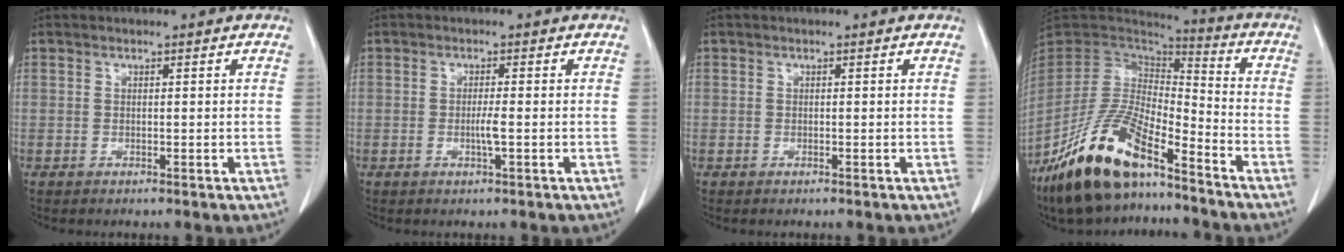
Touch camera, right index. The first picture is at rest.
{"total": 1.9, "force": [-0.4, 0.0, 1.9], "torque": [-0.037, -0.003, -0.007]}
{"total": 0.0}
{"total": 18.7, "force": [-13.0, 5.3, 12.3], "torque": [-0.256, -0.017, -0.244]}